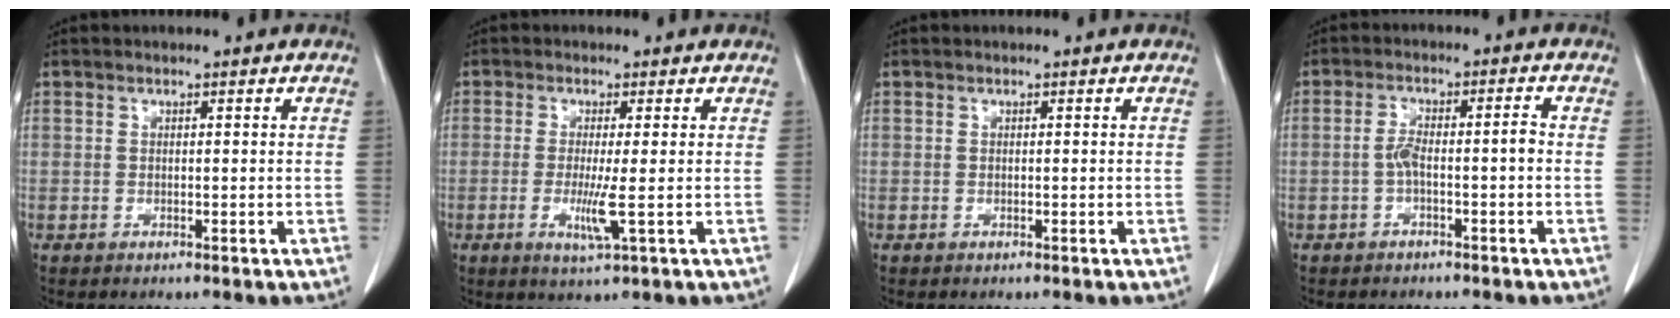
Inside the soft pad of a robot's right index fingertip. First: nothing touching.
{"total": 4.2, "force": [-0.8, -0.4, 4.1], "torque": [-0.084, -0.013, -0.012]}
{"total": 0.0}
{"total": 3.8, "force": [-1.0, 0.7, 3.6], "torque": [-0.066, 0.015, -0.016]}